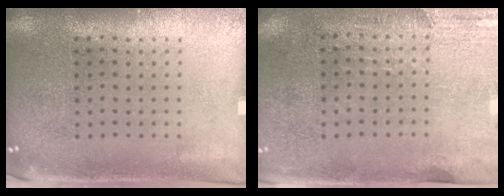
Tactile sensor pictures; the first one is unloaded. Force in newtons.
{"total": 2.9, "press": 2.4, "slide": 1.5}